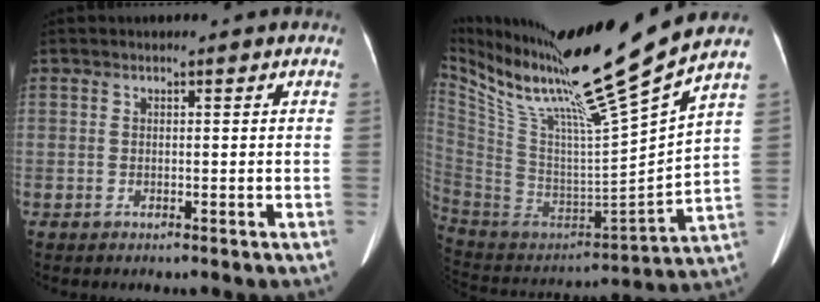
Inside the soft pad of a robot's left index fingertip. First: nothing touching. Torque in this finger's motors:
{"motor_torque": [-0.24, -0.97, 0.05, 0.06]}